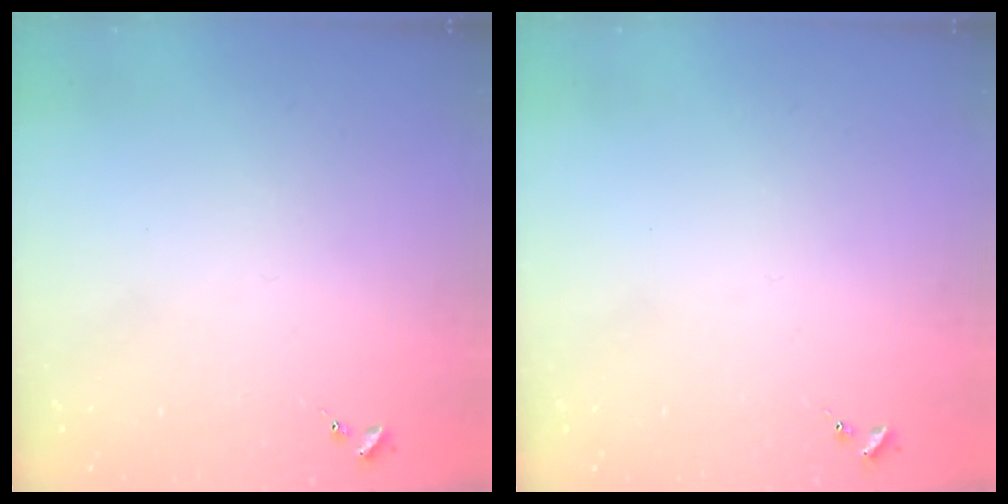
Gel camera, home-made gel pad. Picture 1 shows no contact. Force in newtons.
{"total": 0.0}